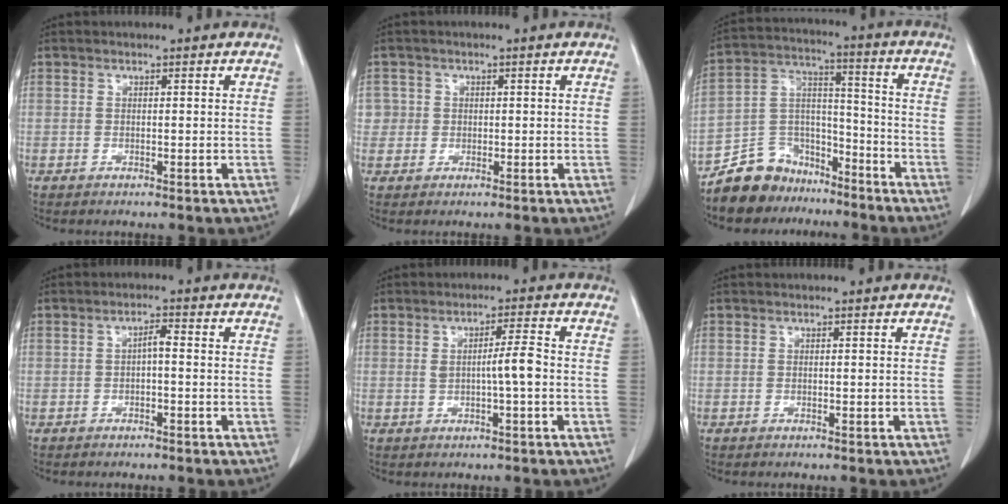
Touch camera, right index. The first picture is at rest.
{"total": 2.4, "force": [0.2, 2.4, -0.2], "torque": [0.025, 0.010, 0.003]}
{"total": 10.7, "force": [-8.6, 6.2, 1.3], "torque": [-0.027, 0.053, -0.155]}
{"total": 1.8, "force": [-0.3, 0.4, 1.7], "torque": [-0.029, 0.005, -0.006]}
{"total": 3.9, "force": [-0.2, 0.0, 3.9], "torque": [-0.063, 0.004, -0.001]}
{"total": 0.0}